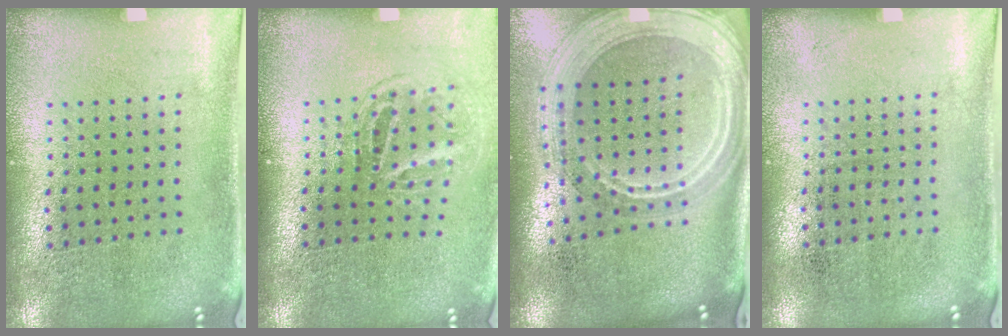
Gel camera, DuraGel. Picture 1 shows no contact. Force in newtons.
{"total": 1.6, "press": 1.1, "slide": 1.2}
{"total": 3.0, "press": 2.4, "slide": 1.8}
{"total": 0.0}